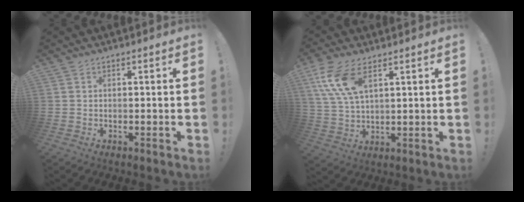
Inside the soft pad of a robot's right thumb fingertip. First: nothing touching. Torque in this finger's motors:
{"motor_torque": [0.08, 0.47, 0.72, 0.88, 0.09]}